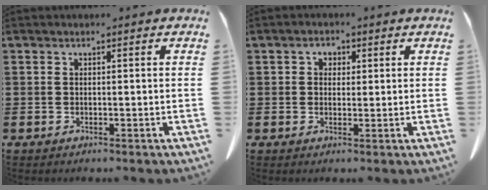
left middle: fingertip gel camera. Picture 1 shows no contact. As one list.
[{"total": 1.6, "force": [0.3, 1.4, 0.7], "torque": [-0.018, 0.008, 0.004]}]